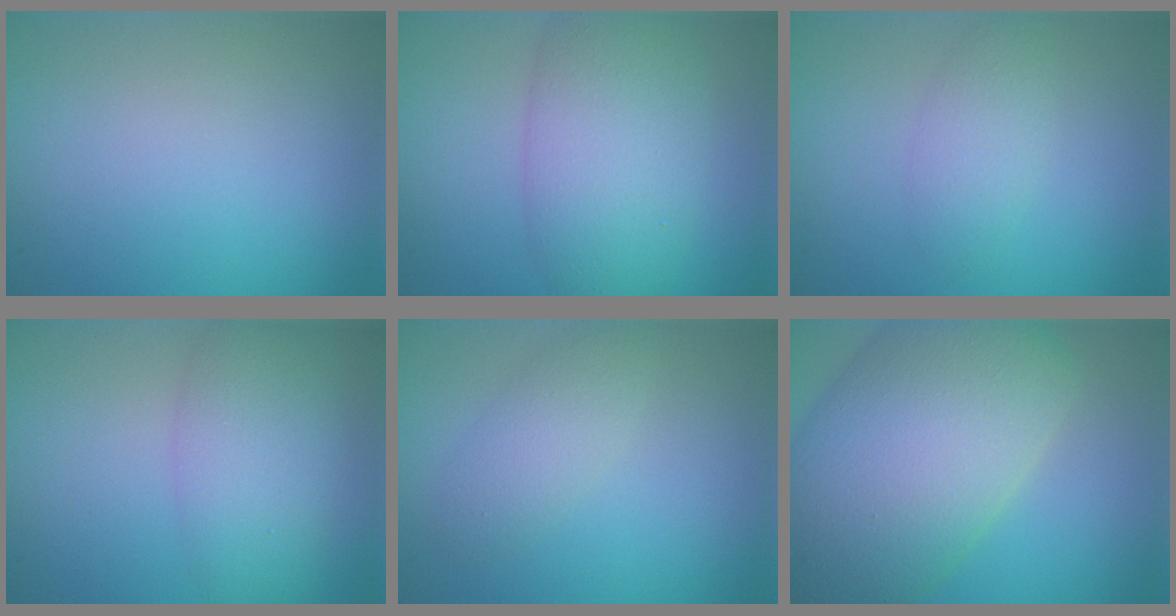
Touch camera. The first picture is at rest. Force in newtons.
{"total": 7.3, "press": 7.3, "slide": 0.5}
{"total": 2.2, "press": 2.2, "slide": 0.1}
{"total": 5.0, "press": 5.0, "slide": 0.3}
{"total": 2.4, "press": 2.4, "slide": 0.2}
{"total": 14.5, "press": 14.5, "slide": 0.7}